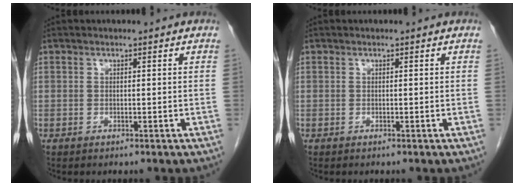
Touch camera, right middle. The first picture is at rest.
{"total": 0.0}